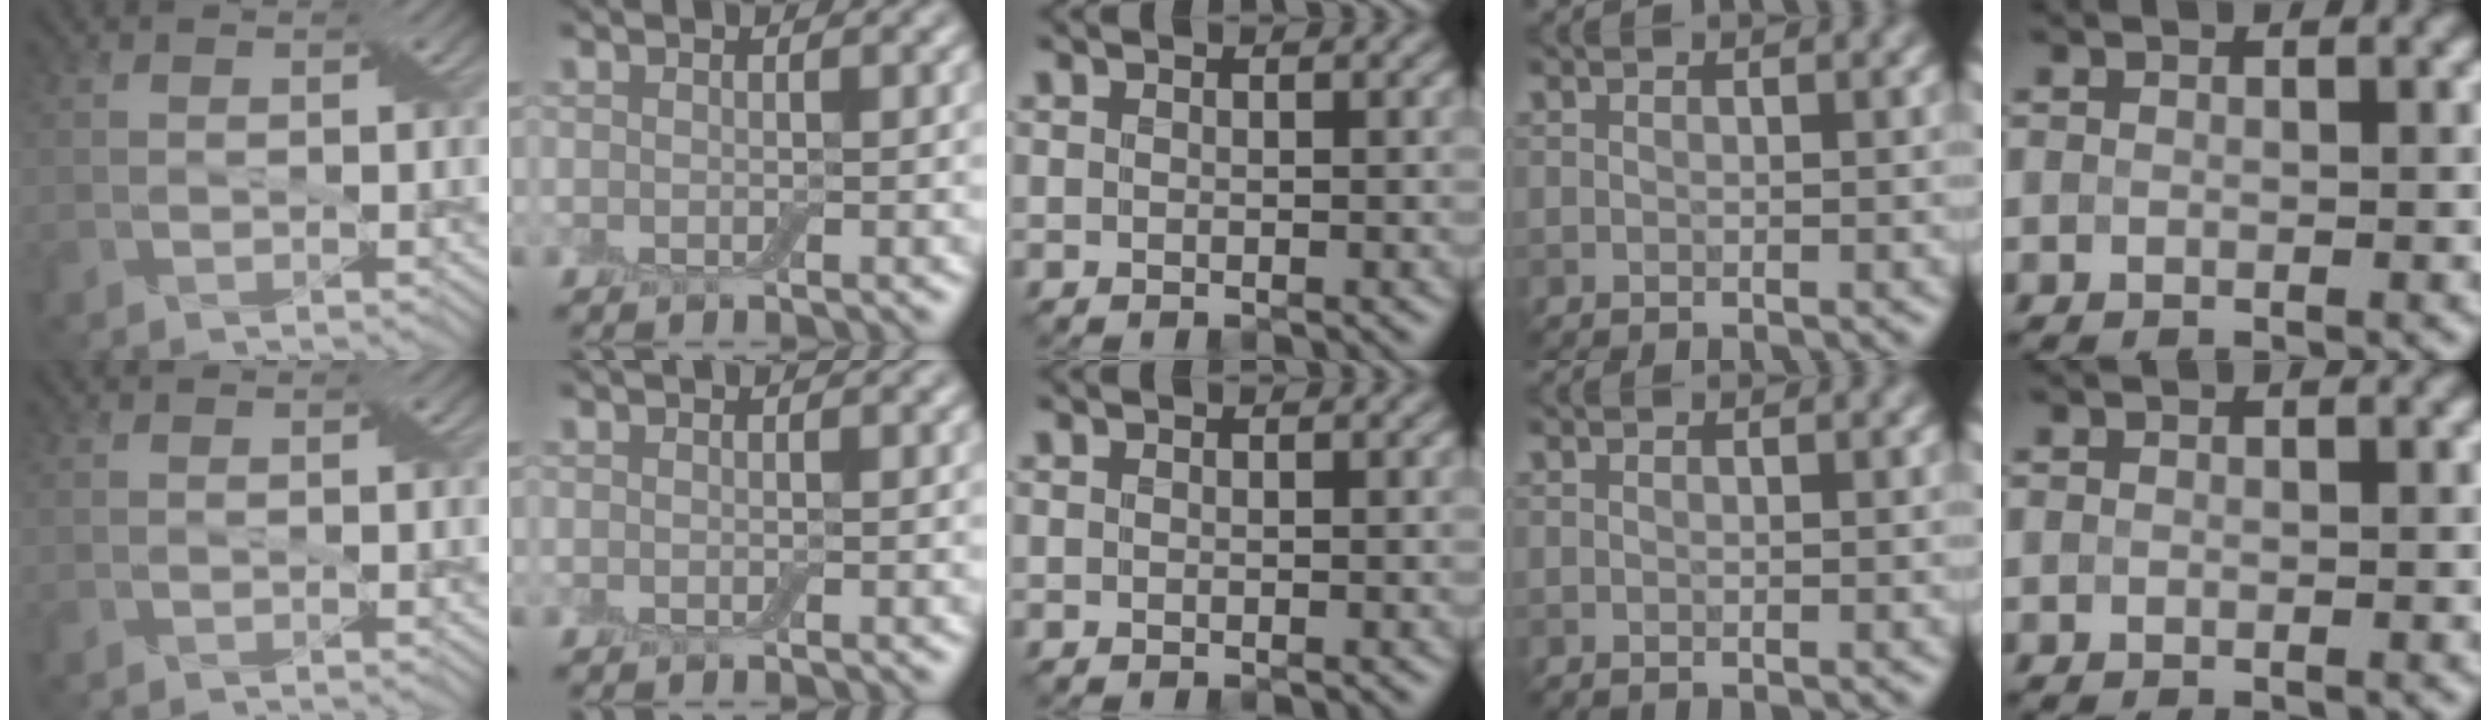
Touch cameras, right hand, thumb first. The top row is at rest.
{}